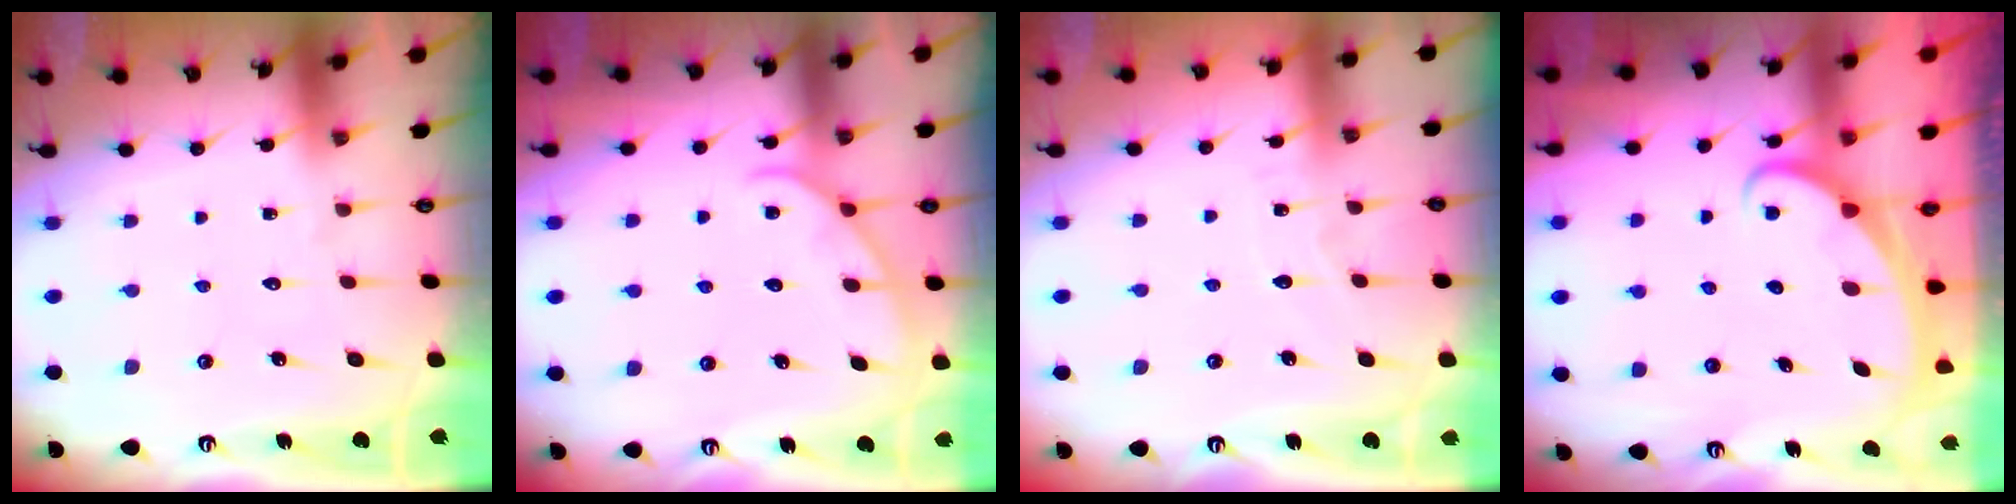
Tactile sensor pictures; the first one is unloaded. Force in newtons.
{"total": 3.8, "press": 3.7, "slide": 0.4}
{"total": 3.1, "press": 3.1, "slide": 0.1}
{"total": 2.0, "press": 2.0, "slide": 0.1}